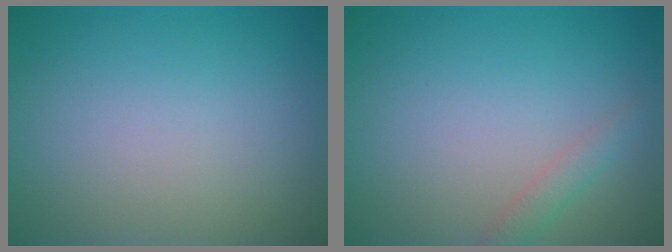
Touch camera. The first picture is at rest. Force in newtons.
{"total": 1.3, "press": 1.3, "slide": 0.1}